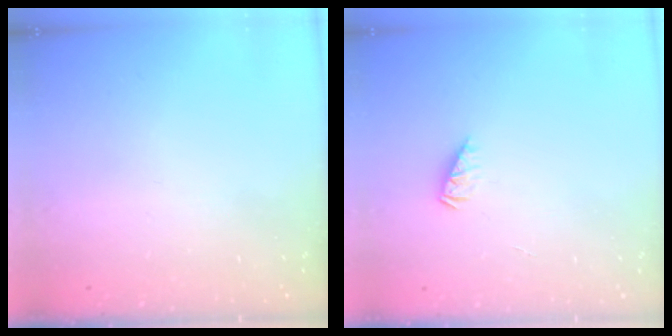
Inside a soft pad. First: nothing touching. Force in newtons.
{"total": 2.0, "press": 2.0, "slide": 0.2}